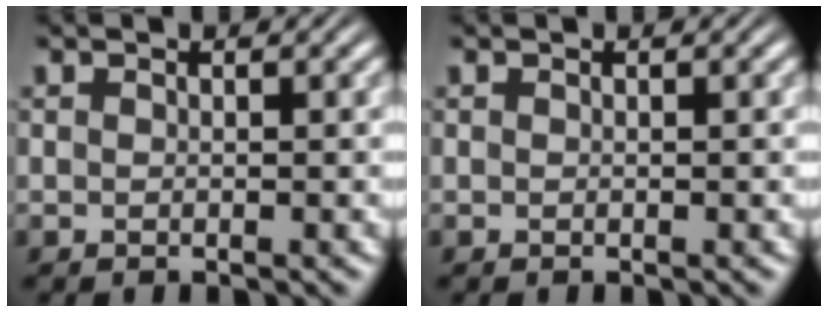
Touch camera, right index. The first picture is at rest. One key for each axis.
{"total": 0.0}